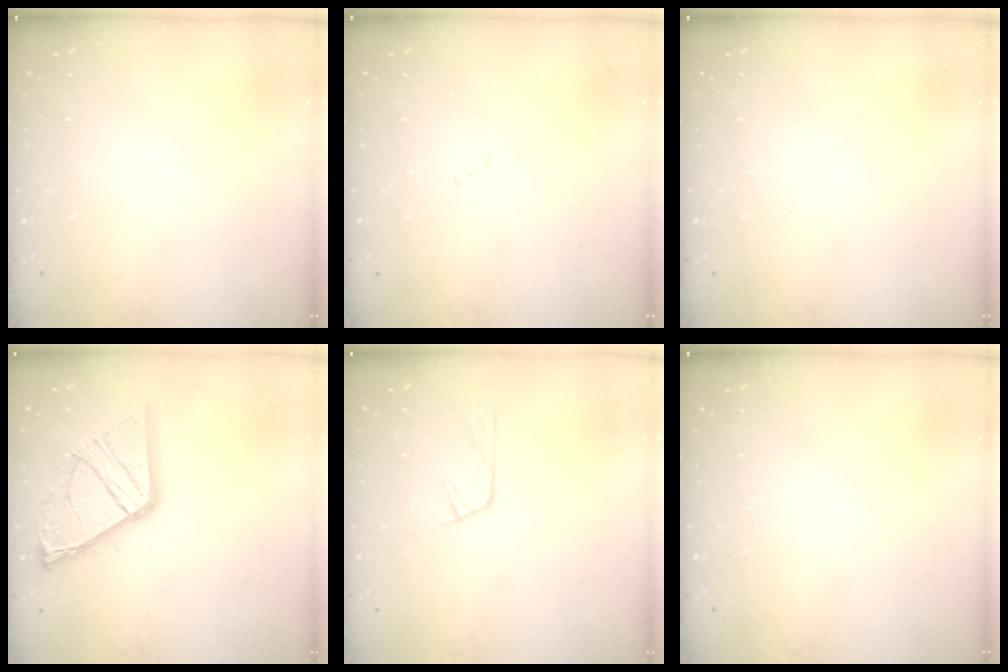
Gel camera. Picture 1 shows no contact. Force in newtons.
{"total": 3.0, "press": 3.0, "slide": 0.4}
{"total": 0.0}
{"total": 18.5, "press": 18.4, "slide": 1.7}
{"total": 7.9, "press": 7.9, "slide": 0.6}
{"total": 0.0}